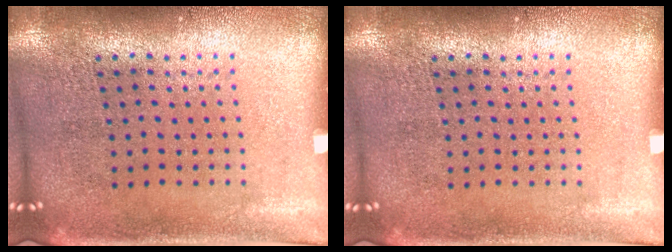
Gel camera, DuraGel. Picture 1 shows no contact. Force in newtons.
{"total": 0.0}